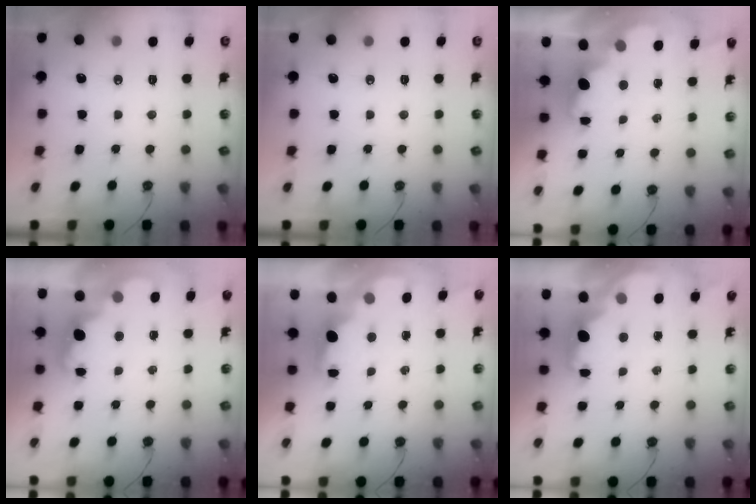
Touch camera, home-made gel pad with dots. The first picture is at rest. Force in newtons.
{"total": 0.0}
{"total": 1.9, "press": 1.7, "slide": 0.8}
{"total": 2.4, "press": 2.4, "slide": 0.5}
{"total": 1.6, "press": 1.5, "slide": 0.6}
{"total": 2.1, "press": 2.0, "slide": 0.6}